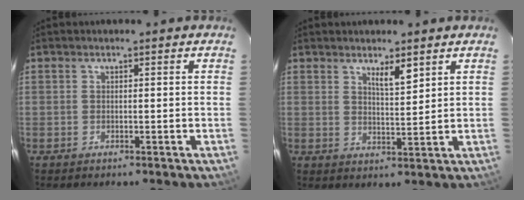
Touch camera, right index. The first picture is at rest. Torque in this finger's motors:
{"motor_torque": [0.06, 0.05, 0.07, 0.05]}